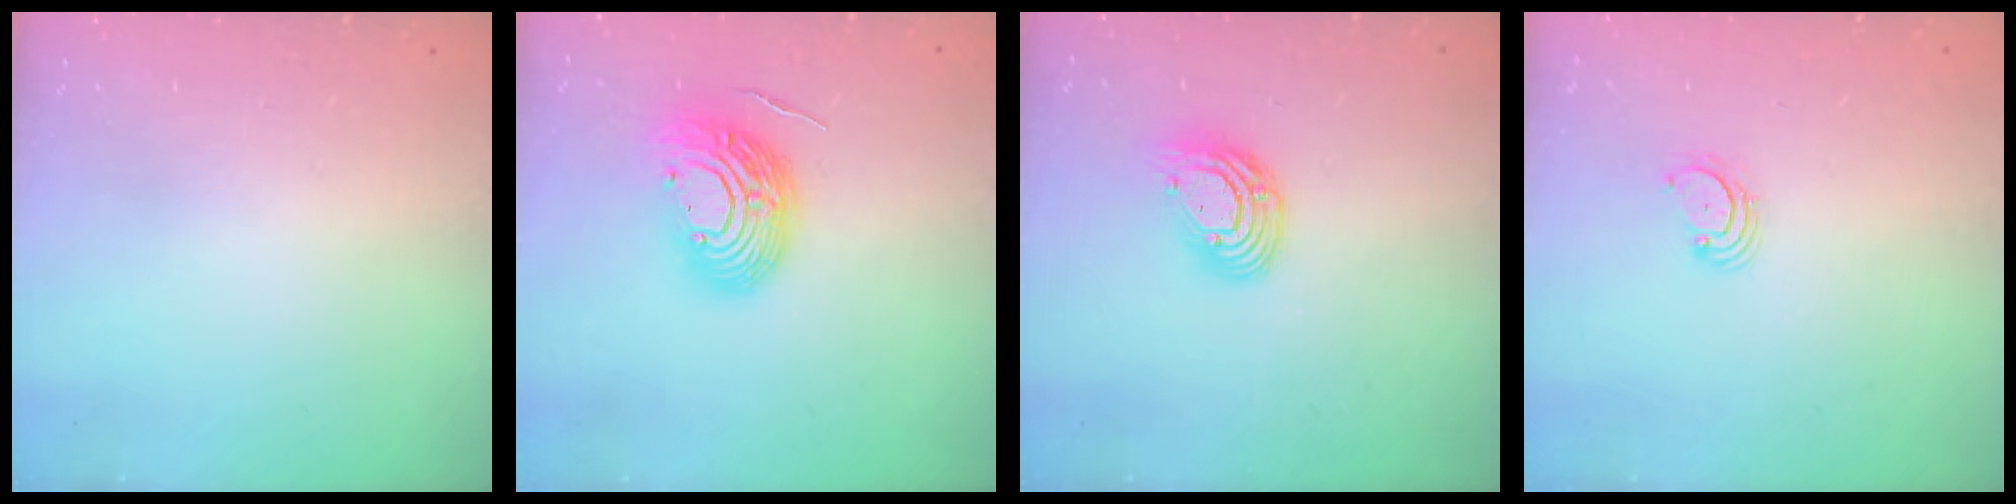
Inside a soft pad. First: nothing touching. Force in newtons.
{"total": 13.7, "press": 13.6, "slide": 1.8}
{"total": 10.7, "press": 10.7, "slide": 0.8}
{"total": 2.7, "press": 2.7, "slide": 0.3}